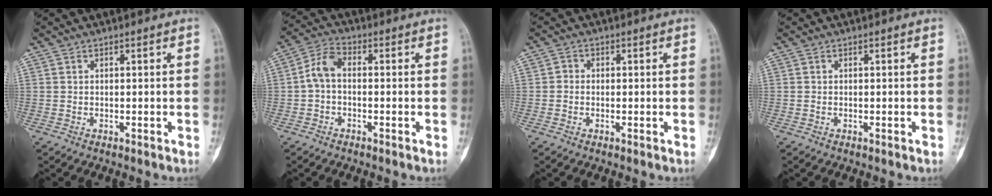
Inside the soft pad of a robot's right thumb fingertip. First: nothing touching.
{"total": 5.2, "force": [-0.5, 3.1, 4.2], "torque": [-0.081, 0.018, -0.022]}
{"total": 1.2, "force": [-0.3, 1.1, 0.5], "torque": [0.003, 0.004, -0.010]}
{"total": 0.0}